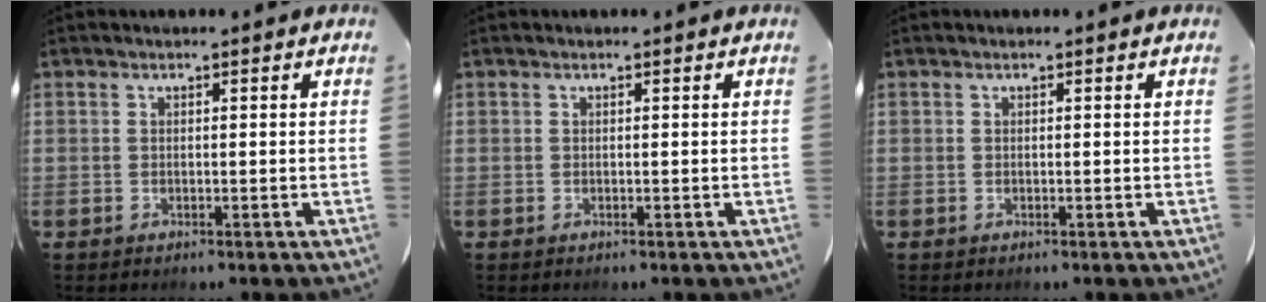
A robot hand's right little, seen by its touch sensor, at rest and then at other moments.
{"total": 0.0}
{"total": 0.0}